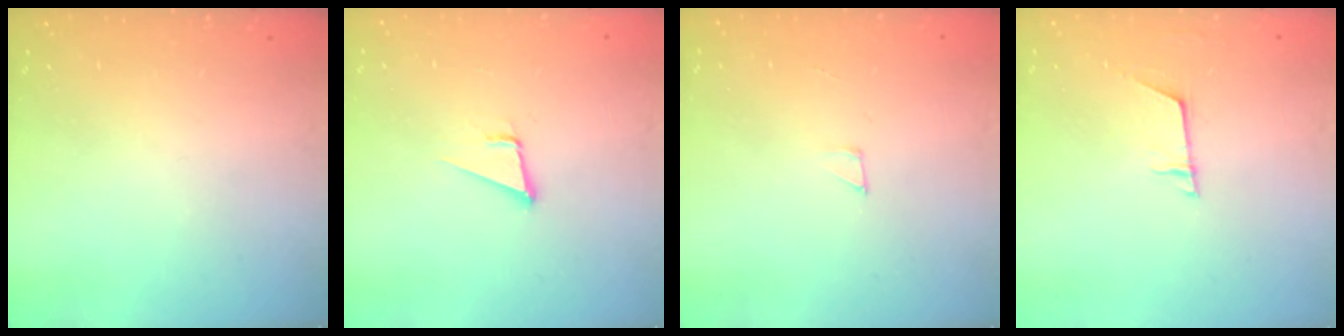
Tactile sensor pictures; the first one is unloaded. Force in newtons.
{"total": 3.6, "press": 2.8, "slide": 2.3}
{"total": 2.0, "press": 2.0, "slide": 0.0}
{"total": 5.0, "press": 5.0, "slide": 0.4}